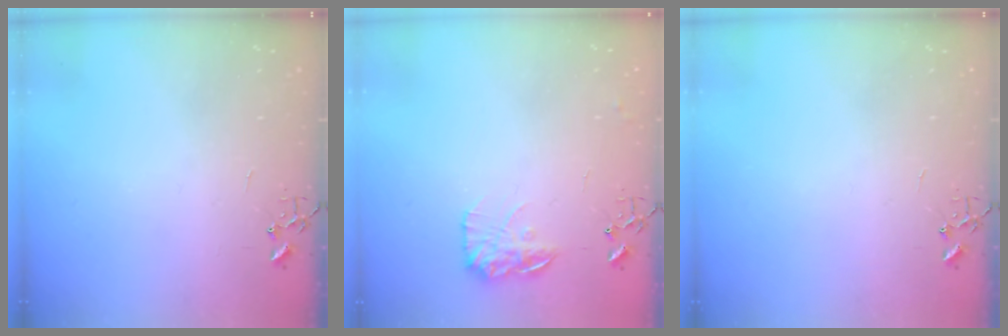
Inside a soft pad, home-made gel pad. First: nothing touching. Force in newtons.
{"total": 12.1, "press": 12.1, "slide": 0.5}
{"total": 0.0}